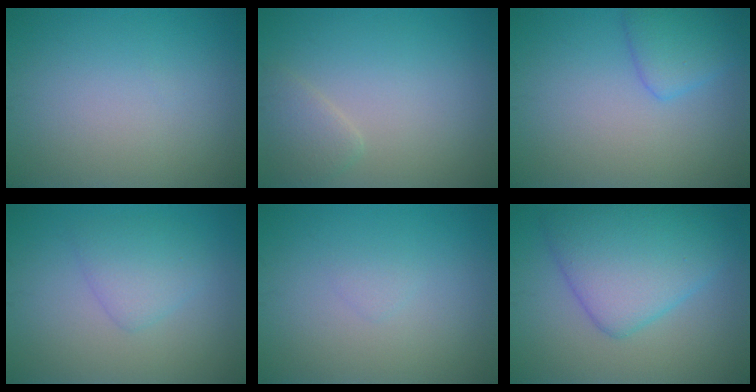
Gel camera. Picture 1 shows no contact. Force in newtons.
{"total": 1.8, "press": 1.8, "slide": 0.1}
{"total": 2.8, "press": 2.8, "slide": 0.2}
{"total": 2.5, "press": 2.5, "slide": 0.1}
{"total": 0.6, "press": 0.6, "slide": 0.0}
{"total": 7.0, "press": 7.0, "slide": 0.4}